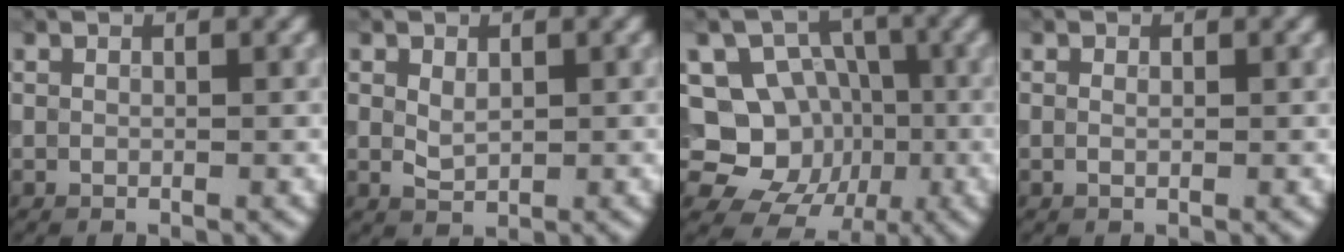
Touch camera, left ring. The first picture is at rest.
{"total": 1.7, "force": [0.5, 1.2, 1.2], "torque": [-0.022, -0.002, 0.012]}
{"total": 11.6, "force": [-1.6, 10.7, 4.2], "torque": [-0.068, 0.026, -0.047]}
{"total": 0.6, "force": [0.1, 0.3, 0.5], "torque": [-0.011, 0.000, 0.002]}